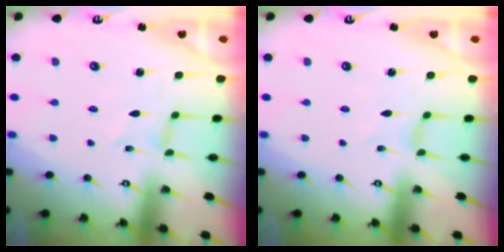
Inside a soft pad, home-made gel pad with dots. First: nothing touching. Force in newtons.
{"total": 0.0}